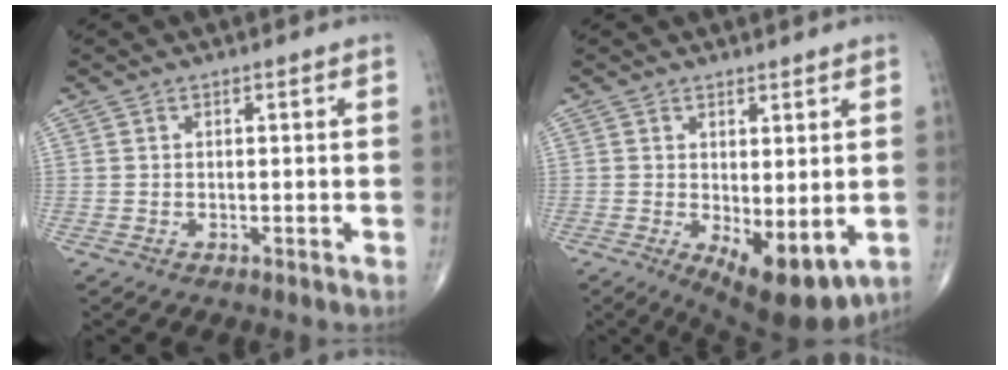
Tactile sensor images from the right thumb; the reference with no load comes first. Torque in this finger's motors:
{"motor_torque": [-0.15, 0.77, 0.16, -0.14, 0.08]}